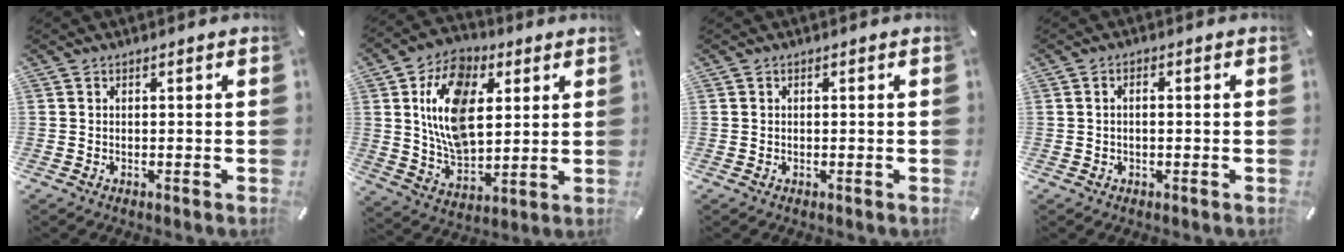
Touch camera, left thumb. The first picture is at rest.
{"total": 16.2, "force": [5.0, 10.9, 10.9], "torque": [-0.215, -0.002, 0.089]}
{"total": 0.0}
{"total": 1.6, "force": [-0.1, 0.8, 1.4], "torque": [-0.027, 0.003, -0.003]}